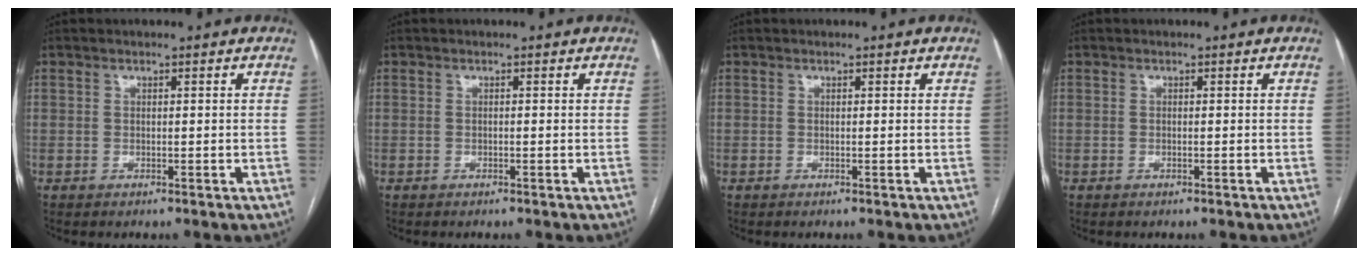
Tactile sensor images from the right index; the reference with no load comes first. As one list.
[{"total": 0.0}, {"total": 0.0}, {"total": 0.0}]